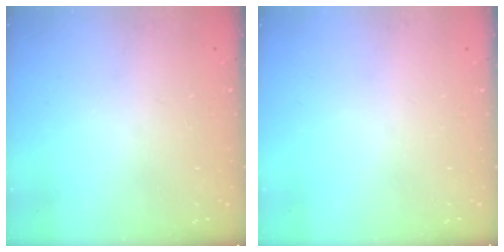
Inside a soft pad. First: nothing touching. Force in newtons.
{"total": 0.0}